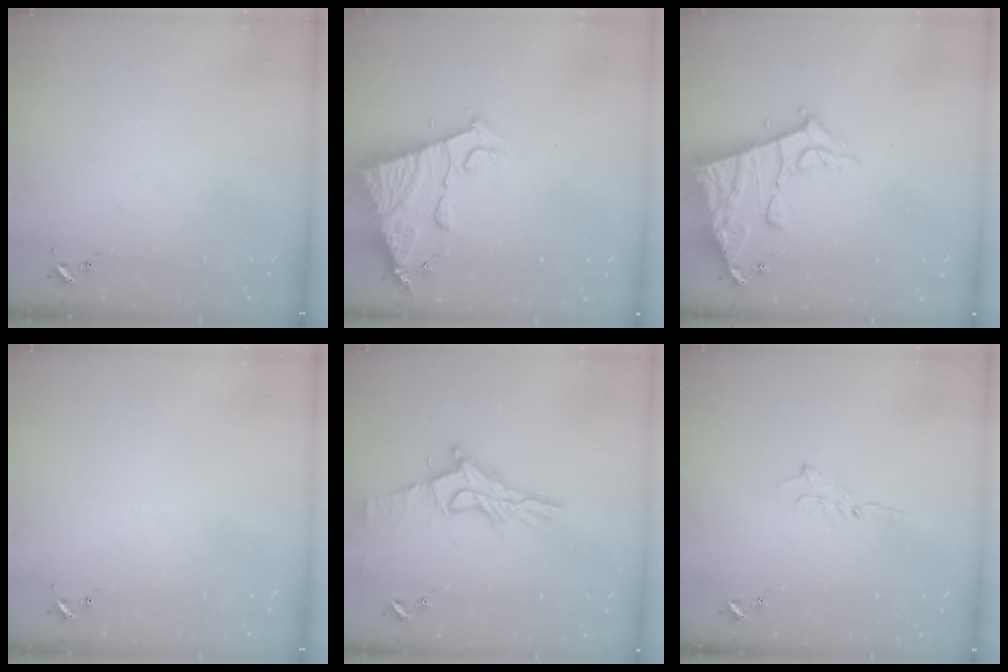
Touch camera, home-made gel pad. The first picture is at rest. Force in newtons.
{"total": 13.0, "press": 12.9, "slide": 1.3}
{"total": 14.5, "press": 14.5, "slide": 1.2}
{"total": 0.0}
{"total": 12.8, "press": 12.7, "slide": 0.8}
{"total": 2.9, "press": 2.9, "slide": 0.3}